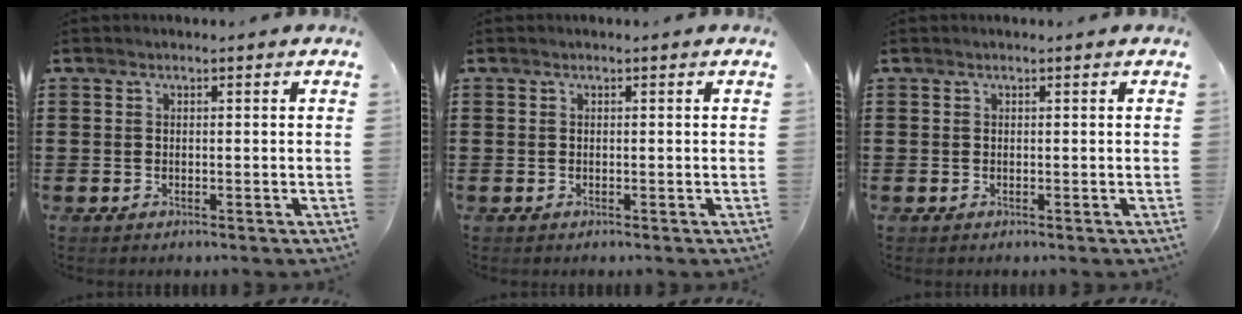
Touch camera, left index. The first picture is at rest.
{"total": 0.0}
{"total": 0.0}